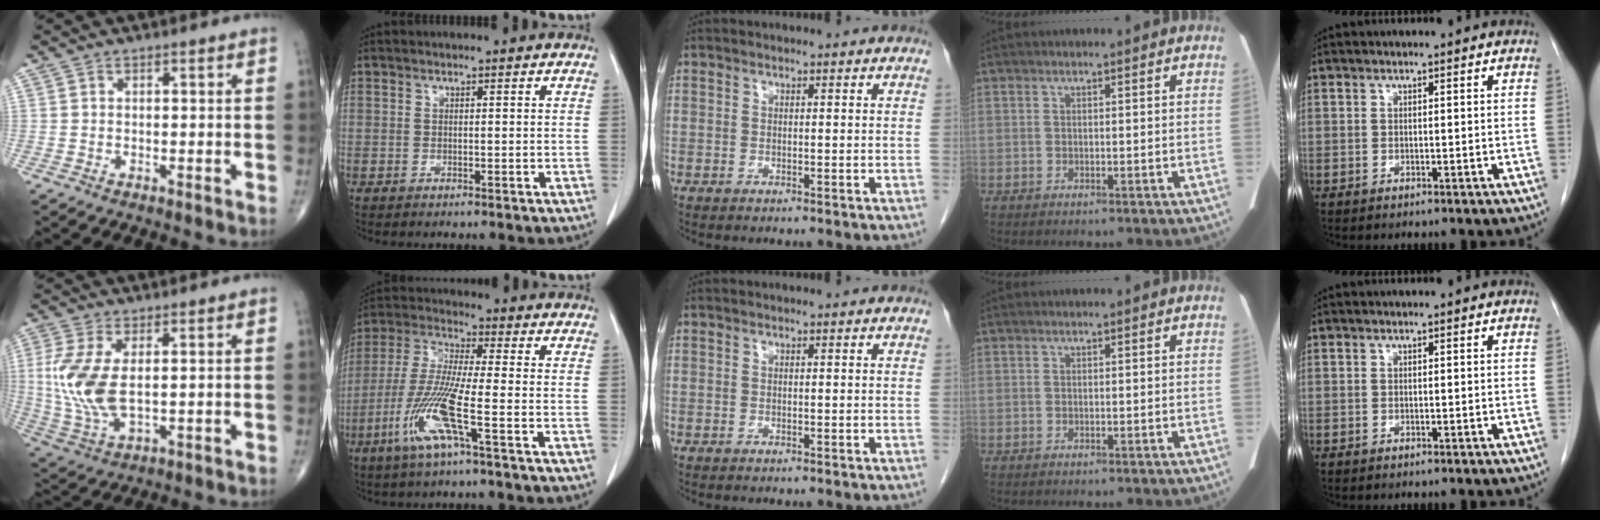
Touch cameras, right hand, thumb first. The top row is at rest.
{"thumb": {"total": 11.1, "force": [1.2, 5.3, 9.6], "torque": [-0.226, -0.007, 0.035]}, "index": {"total": 10.9, "force": [-4.6, -0.3, 9.9], "torque": [-0.209, -0.014, -0.098]}}